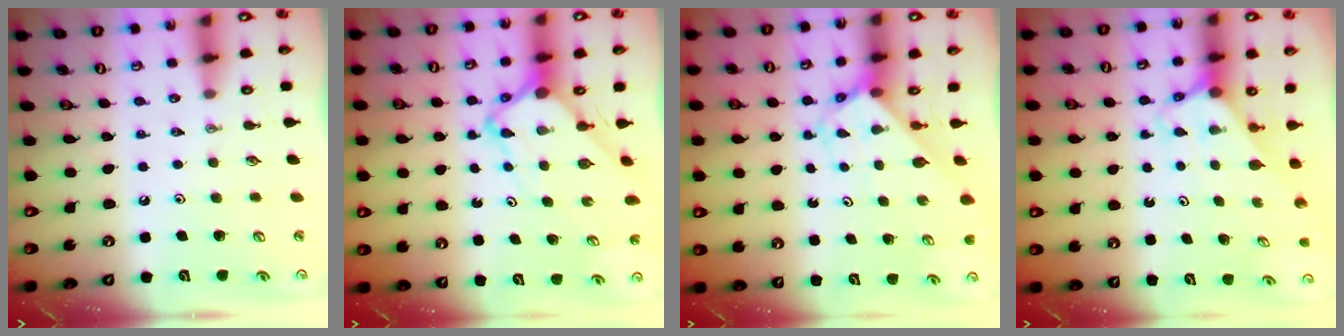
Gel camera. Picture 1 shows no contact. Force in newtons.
{"total": 6.3, "press": 6.3, "slide": 0.5}
{"total": 2.8, "press": 2.8, "slide": 0.1}
{"total": 2.6, "press": 2.6, "slide": 0.2}